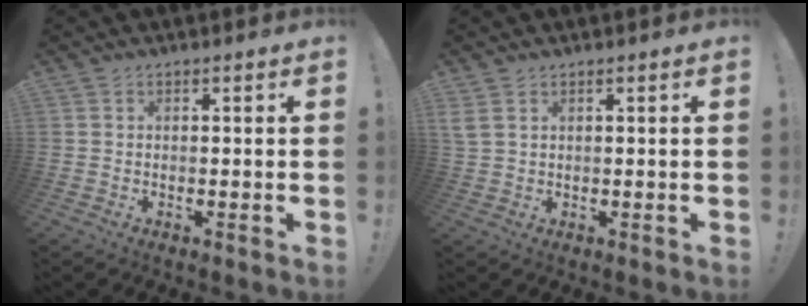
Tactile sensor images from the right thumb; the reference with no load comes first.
{"total": 3.4, "force": [1.9, 2.0, 1.9], "torque": [-0.050, -0.005, 0.039]}